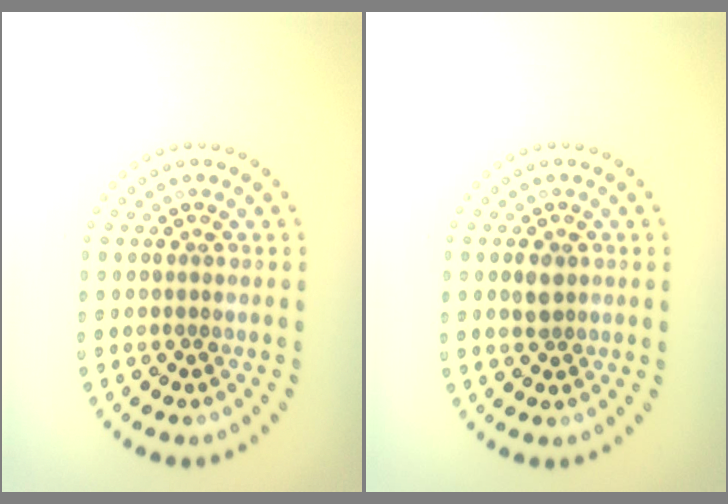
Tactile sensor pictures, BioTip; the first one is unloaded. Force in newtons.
{"total": 1.7, "press": 1.7, "slide": 0.1}